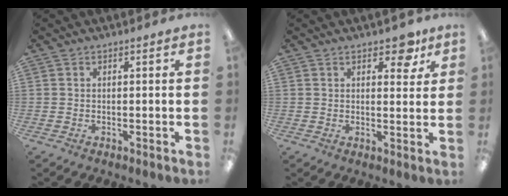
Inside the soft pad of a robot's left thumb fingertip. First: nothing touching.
{"total": 5.8, "force": [3.6, 3.0, 3.4], "torque": [-0.027, -0.015, 0.055]}